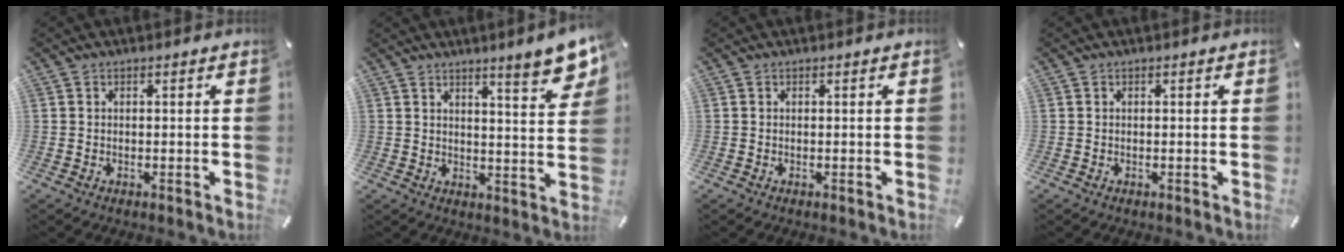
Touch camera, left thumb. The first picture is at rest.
{"total": 8.2, "force": [6.1, 0.6, 5.4], "torque": [-0.076, -0.046, 0.099]}
{"total": 0.0}
{"total": 0.0}